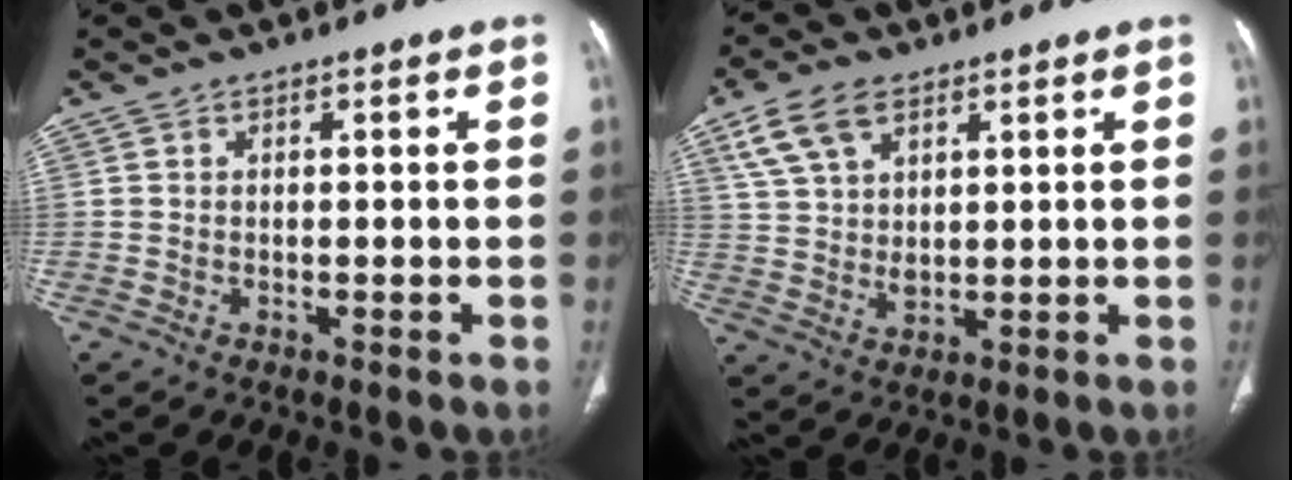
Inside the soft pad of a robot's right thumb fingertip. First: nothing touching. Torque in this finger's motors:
{"motor_torque": [-0.56, 0.70, 0.37, -0.01, 0.06]}